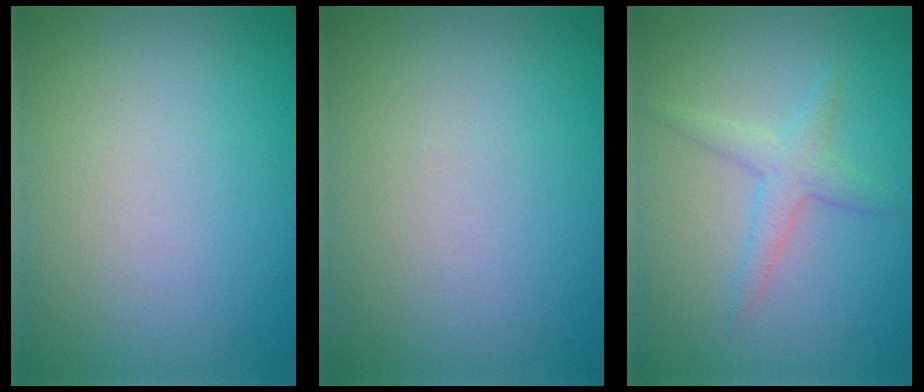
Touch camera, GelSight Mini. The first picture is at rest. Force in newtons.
{"total": 0.0}
{"total": 2.2, "press": 2.2, "slide": 0.1}